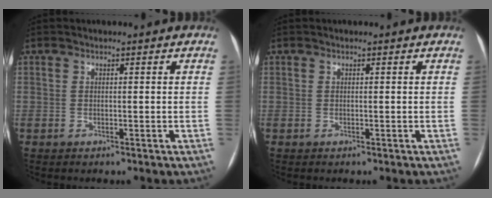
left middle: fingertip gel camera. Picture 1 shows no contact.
{"total": 0.0}